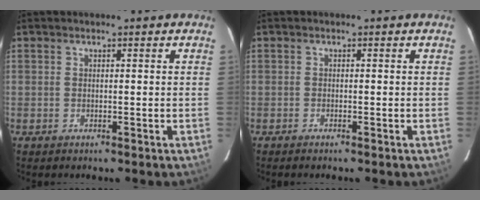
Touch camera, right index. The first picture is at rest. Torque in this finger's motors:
{"motor_torque": [-0.10, -0.05, 0.10, 0.01]}